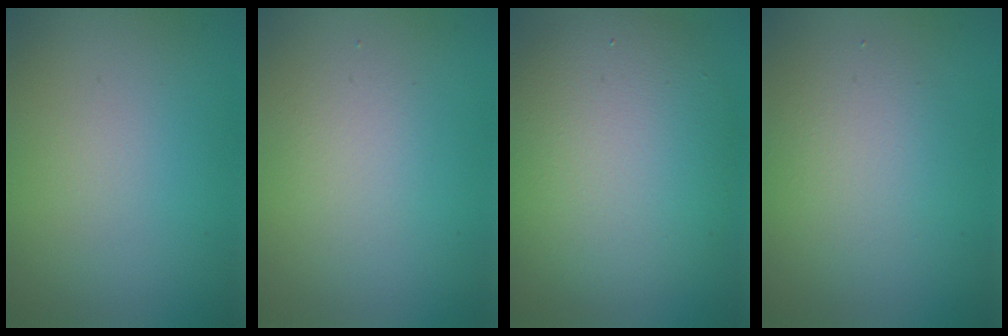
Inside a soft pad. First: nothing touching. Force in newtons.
{"total": 1.5, "press": 1.5, "slide": 0.2}
{"total": 8.6, "press": 8.5, "slide": 0.6}
{"total": 2.6, "press": 2.6, "slide": 0.1}